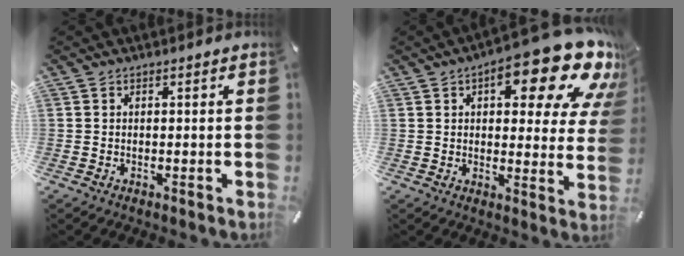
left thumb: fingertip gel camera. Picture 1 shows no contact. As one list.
[{"total": 20.0, "force": [10.8, 8.3, 14.7], "torque": [-0.180, -0.069, 0.170]}]